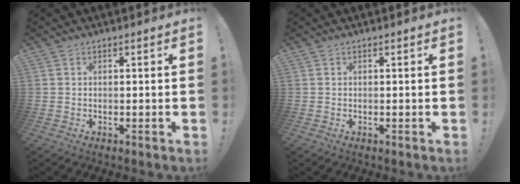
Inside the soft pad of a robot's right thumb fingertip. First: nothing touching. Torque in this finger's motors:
{"motor_torque": [-0.02, 0.17, 0.24, 0.06, 0.00]}